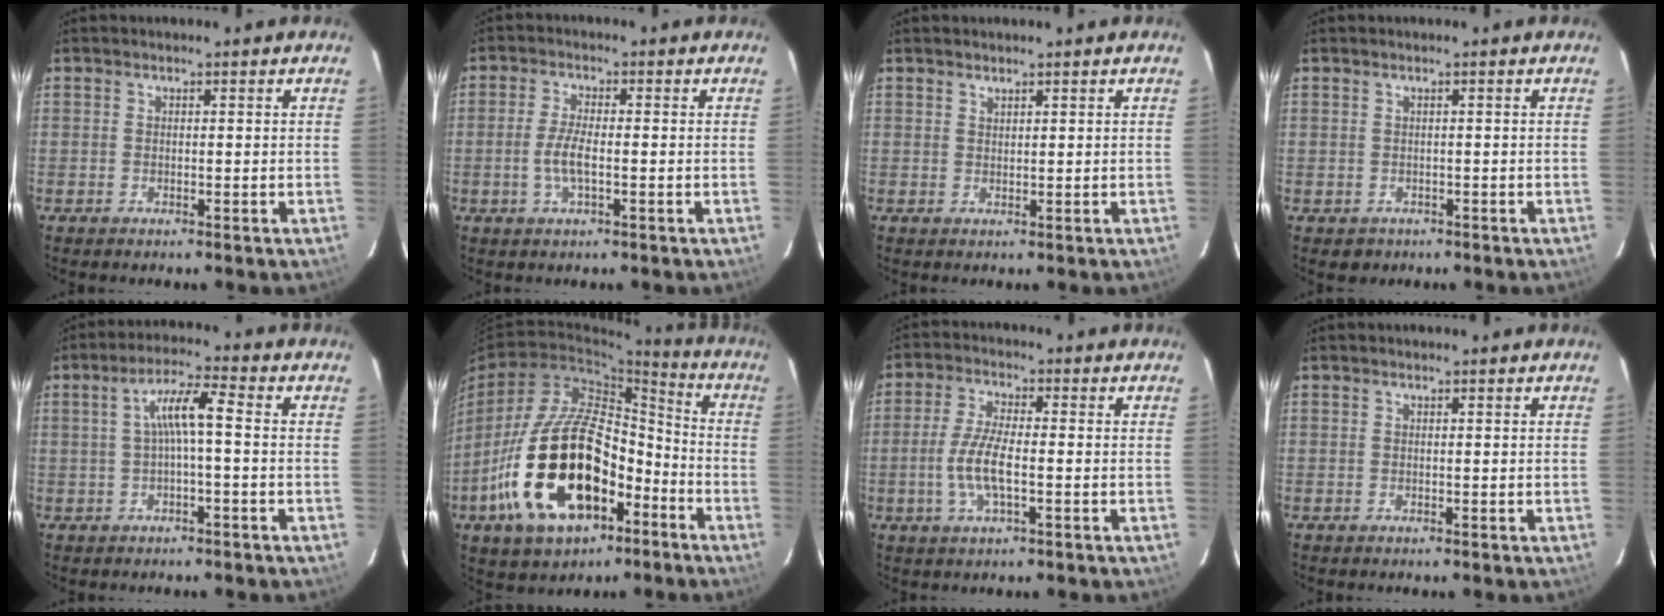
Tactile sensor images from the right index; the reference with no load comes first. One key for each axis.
{"total": 4.7, "fx": -1.2, "fy": 1.2, "fz": 4.4, "tx": -0.091, "ty": -0.002, "tz": -0.025}
{"total": 0.9, "fx": 0.9, "fy": 0.3, "fz": 0.2, "tx": -0.004, "ty": 0.001, "tz": 0.017}
{"total": 1.8, "fx": -0.5, "fy": 1.7, "fz": 0.2, "tx": -0.002, "ty": 0.001, "tz": -0.001}
{"total": 5.7, "fx": -0.4, "fy": 0.5, "fz": 5.7, "tx": -0.112, "ty": 0.013, "tz": -0.003}
{"total": 22.9, "fx": -10.2, "fy": 11.9, "fz": 16.7, "tx": -0.326, "ty": 0.009, "tz": -0.159}
{"total": 7.4, "fx": -1.8, "fy": 2.0, "fz": 6.9, "tx": -0.144, "ty": -0.001, "tz": -0.038}
{"total": 0.0}